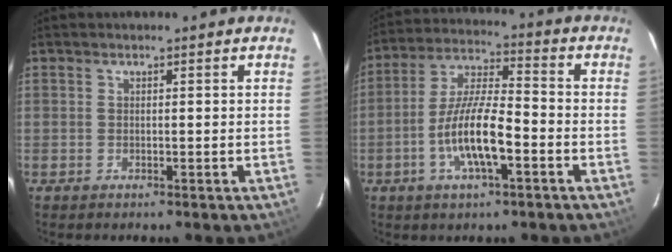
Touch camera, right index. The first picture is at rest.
{"total": 11.7, "force": [-4.3, 3.0, 10.4], "torque": [-0.211, -0.001, -0.081]}